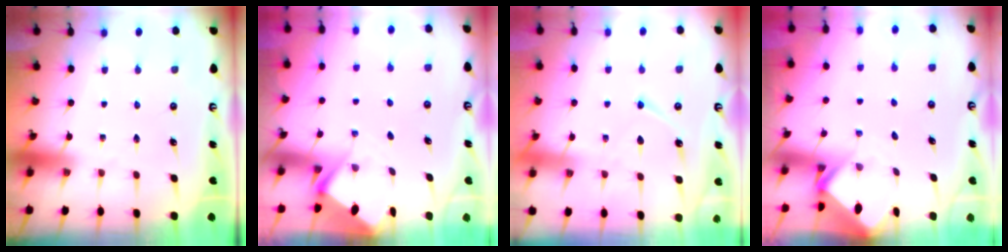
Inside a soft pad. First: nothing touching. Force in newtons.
{"total": 2.9, "press": 2.9, "slide": 0.4}
{"total": 8.7, "press": 8.6, "slide": 0.9}
{"total": 2.6, "press": 2.6, "slide": 0.1}